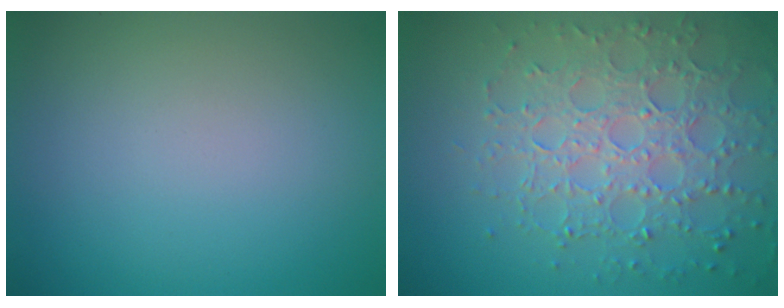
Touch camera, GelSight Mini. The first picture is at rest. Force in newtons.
{"total": 6.5, "press": 5.3, "slide": 3.9}